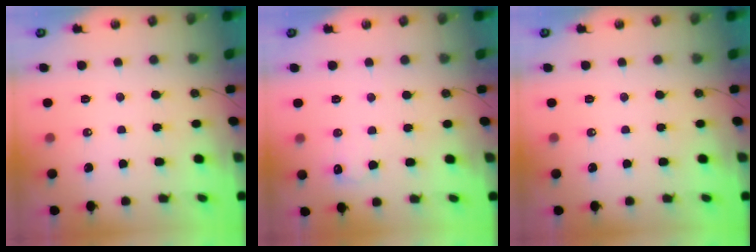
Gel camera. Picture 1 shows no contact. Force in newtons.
{"total": 5.8, "press": 5.8, "slide": 0.9}
{"total": 0.0}